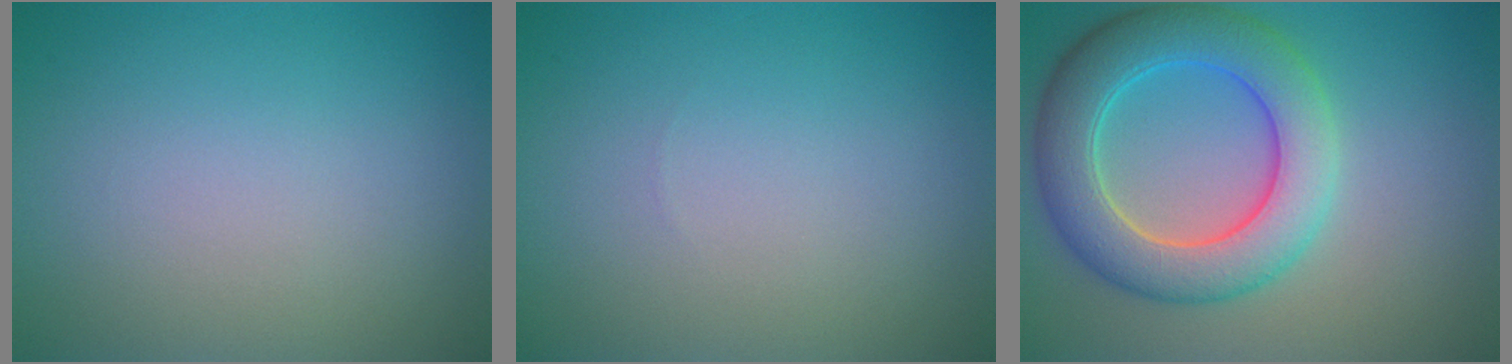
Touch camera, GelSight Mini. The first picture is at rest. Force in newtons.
{"total": 0.0}
{"total": 7.5, "press": 7.5, "slide": 0.2}